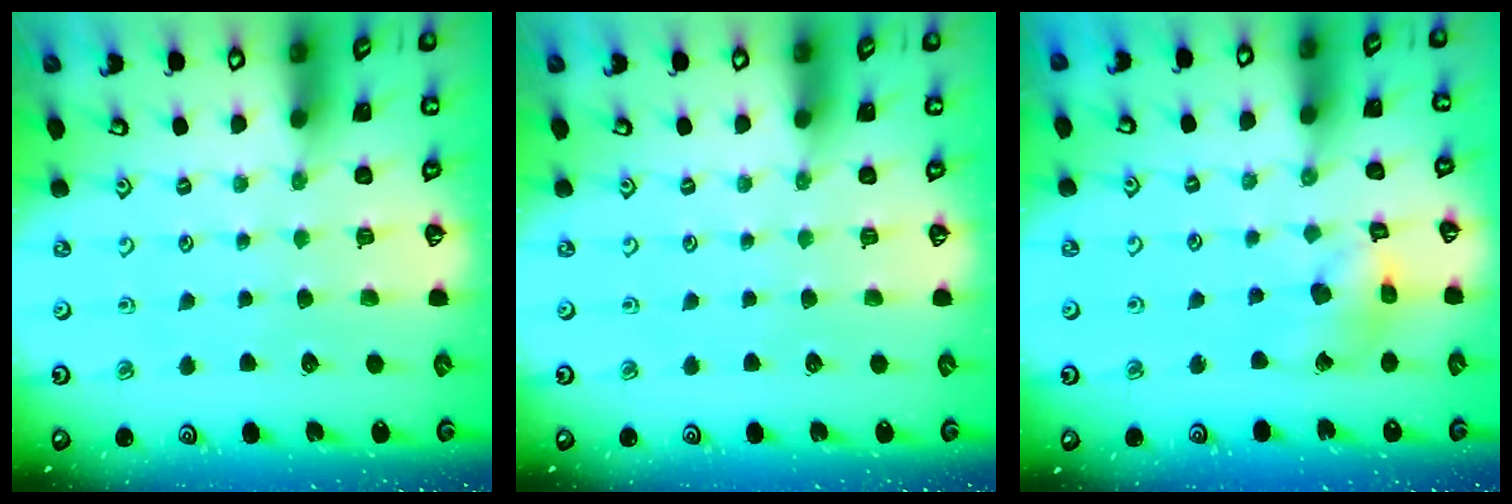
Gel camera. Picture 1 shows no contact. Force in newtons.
{"total": 0.0}
{"total": 10.8, "press": 10.7, "slide": 1.4}